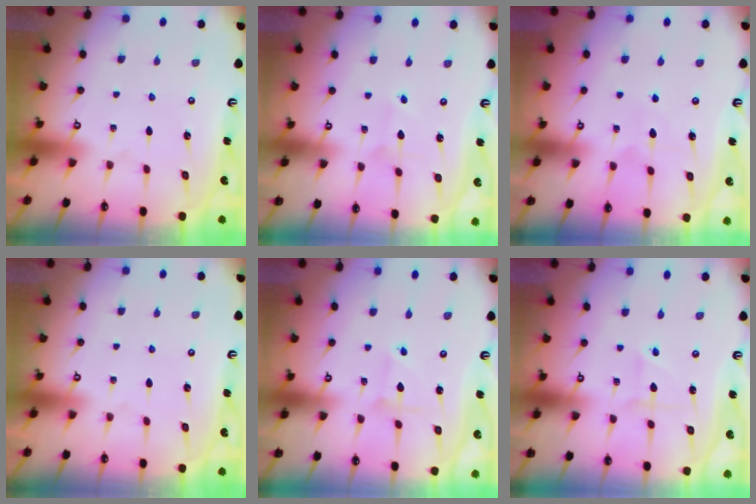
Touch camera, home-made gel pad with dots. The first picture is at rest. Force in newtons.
{"total": 2.2, "press": 2.1, "slide": 0.3}
{"total": 4.6, "press": 4.5, "slide": 0.5}
{"total": 0.0}
{"total": 2.0, "press": 2.0, "slide": 0.2}
{"total": 1.6, "press": 1.4, "slide": 0.9}